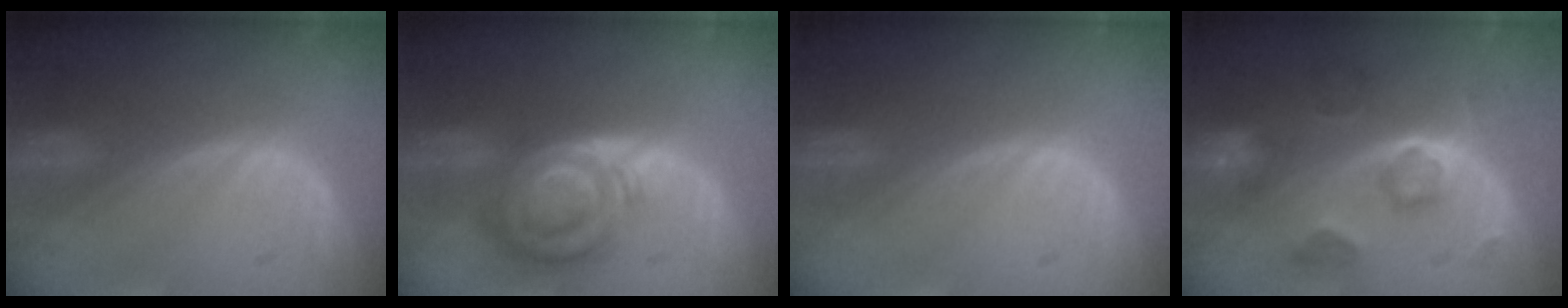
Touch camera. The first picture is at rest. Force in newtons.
{"total": 7.8, "press": 7.8, "slide": 0.6}
{"total": 0.0}
{"total": 8.5, "press": 7.7, "slide": 3.7}